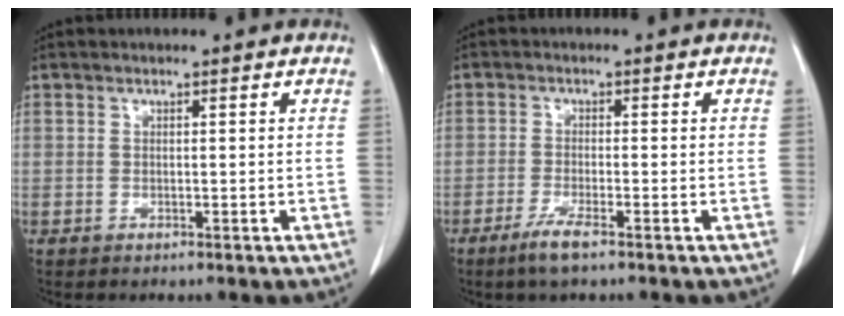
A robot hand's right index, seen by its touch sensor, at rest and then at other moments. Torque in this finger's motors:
{"motor_torque": [0.38, -0.32, 0.23, 0.05]}